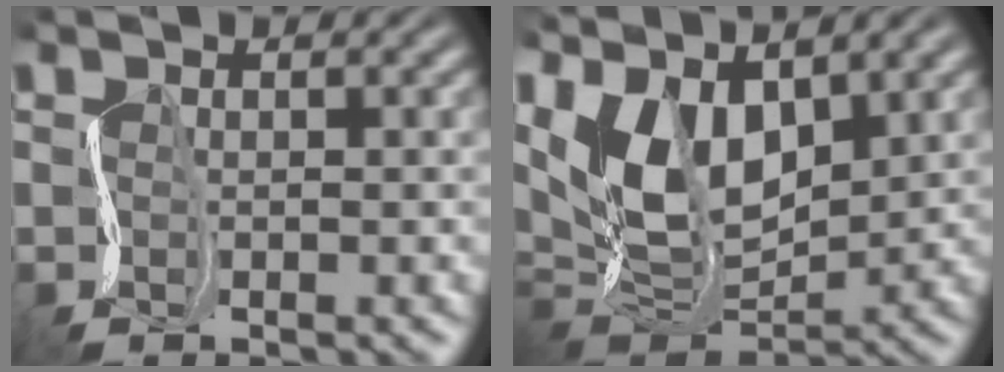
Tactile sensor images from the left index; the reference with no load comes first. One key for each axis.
{"total": 8.5, "fx": 4.4, "fy": 4.5, "fz": 5.7, "tx": -0.126, "ty": 0.007, "tz": 0.076}